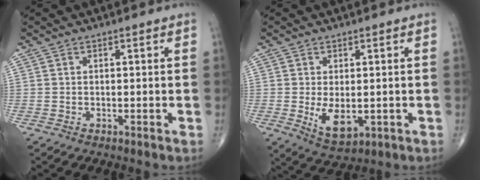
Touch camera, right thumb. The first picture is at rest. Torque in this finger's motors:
{"motor_torque": [-0.46, 0.37, 0.62, 0.45, 0.17]}